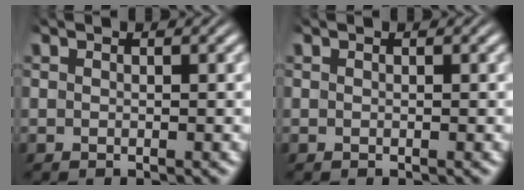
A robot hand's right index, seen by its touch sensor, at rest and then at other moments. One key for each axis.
{"total": 0.0}